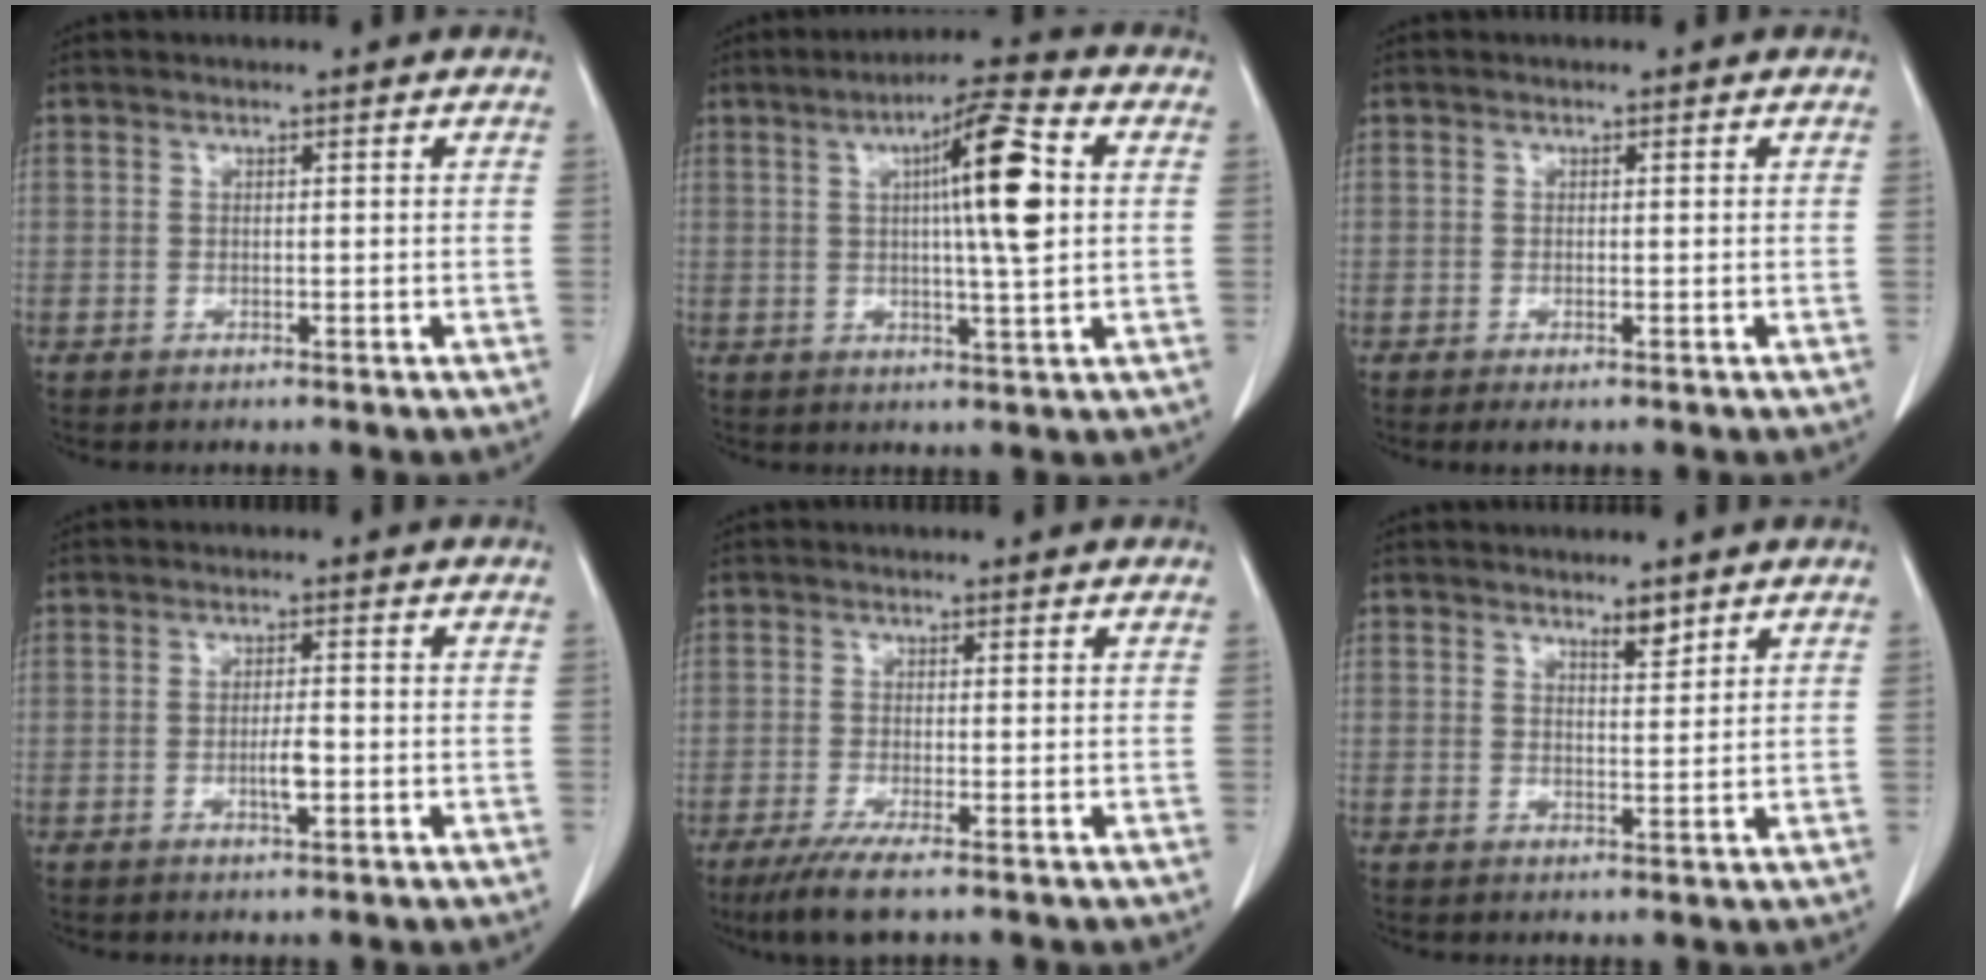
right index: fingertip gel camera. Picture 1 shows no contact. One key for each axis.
{"total": 11.1, "fx": 2.0, "fy": 0.5, "fz": 10.9, "tx": -0.170, "ty": 0.010, "tz": 0.028}
{"total": 1.1, "fx": -0.6, "fy": 0.1, "fz": 0.9, "tx": -0.015, "ty": -0.003, "tz": -0.010}
{"total": 2.8, "fx": -0.7, "fy": 0.5, "fz": 2.7, "tx": -0.046, "ty": 0.001, "tz": -0.009}
{"total": 4.9, "fx": -3.2, "fy": 0.1, "fz": 3.7, "tx": -0.068, "ty": -0.016, "tz": -0.059}
{"total": 2.3, "fx": 1.9, "fy": 0.5, "fz": 1.2, "tx": -0.023, "ty": -0.005, "tz": 0.033}